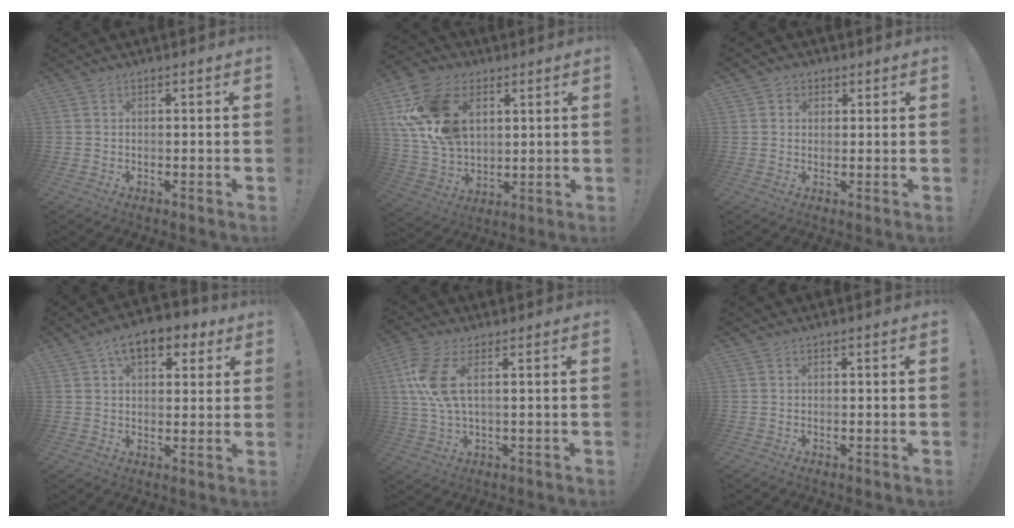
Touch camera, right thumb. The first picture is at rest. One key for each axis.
{"total": 21.1, "fx": 6.9, "fy": 14.7, "fz": 13.5, "tx": -0.252, "ty": -0.026, "tz": 0.135}
{"total": 2.6, "fx": 1.1, "fy": 2.2, "fz": 0.6, "tx": 0.000, "ty": -0.002, "tz": 0.019}
{"total": 10.6, "fx": 5.4, "fy": 6.1, "fz": 6.8, "tx": -0.095, "ty": -0.017, "tz": 0.096}
{"total": 9.9, "fx": 2.8, "fy": 3.6, "fz": 8.8, "tx": -0.183, "ty": -0.014, "tz": 0.052}
{"total": 0.0}